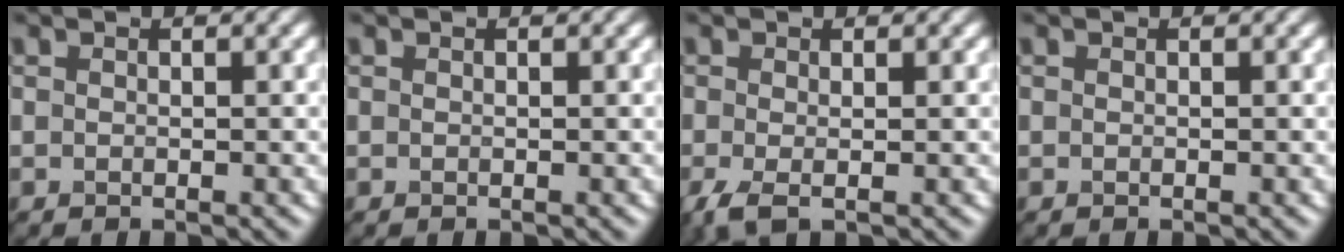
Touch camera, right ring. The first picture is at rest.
{"total": 0.0}
{"total": 2.3, "force": [-1.0, 0.7, 1.9], "torque": [-0.050, -0.008, -0.026]}
{"total": 0.0}